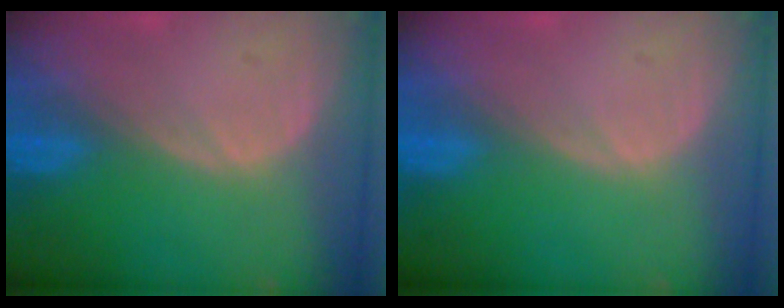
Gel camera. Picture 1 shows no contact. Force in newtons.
{"total": 0.0}